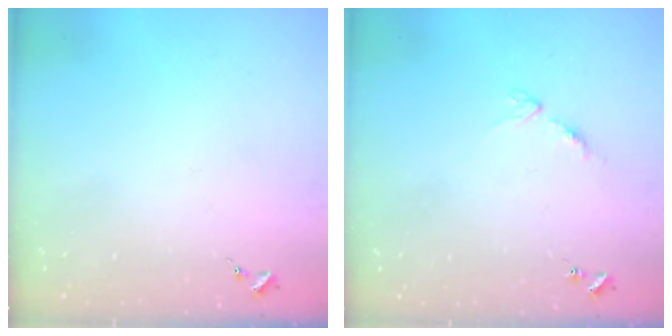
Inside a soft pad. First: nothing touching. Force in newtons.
{"total": 7.8, "press": 7.8, "slide": 0.6}